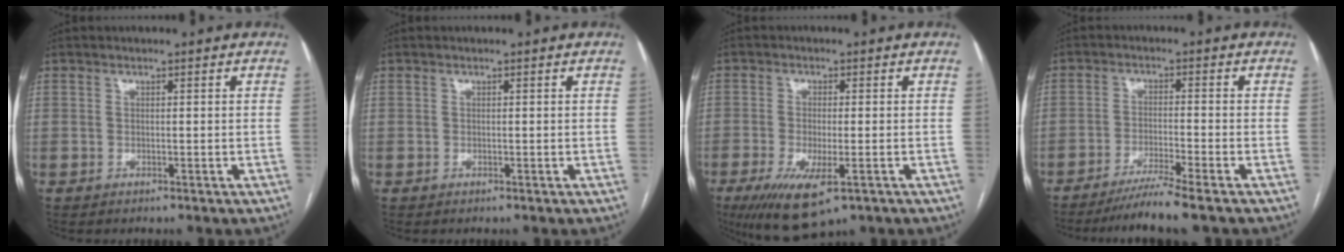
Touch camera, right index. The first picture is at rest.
{"total": 0.0}
{"total": 9.3, "force": [-4.9, 2.6, 7.5], "torque": [-0.132, -0.024, -0.075]}
{"total": 6.0, "force": [-4.9, -1.7, 3.0], "torque": [-0.050, -0.022, -0.088]}